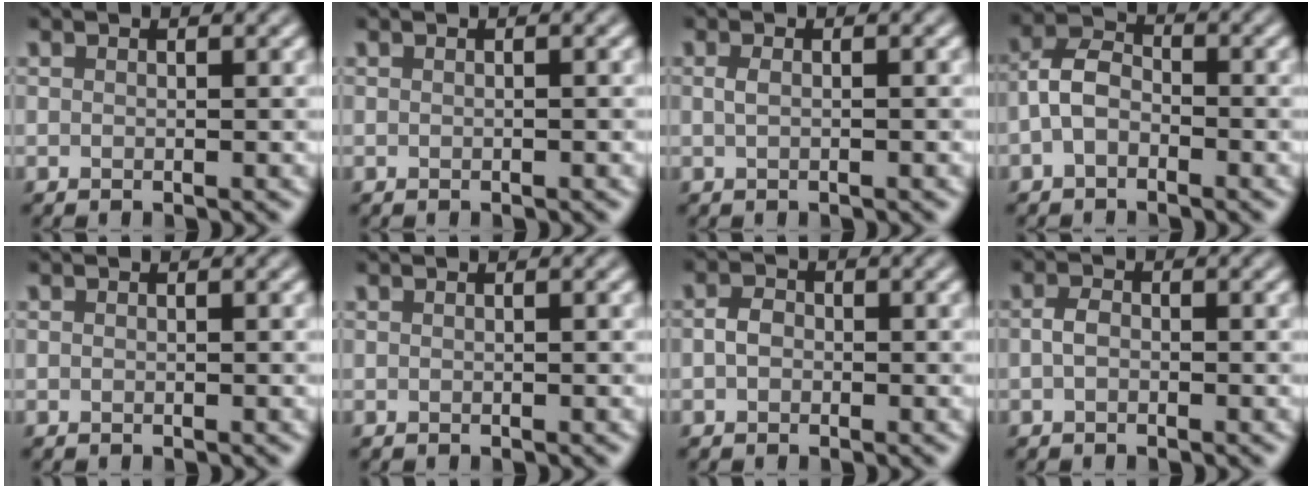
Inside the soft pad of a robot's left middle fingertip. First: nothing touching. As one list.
[{"total": 0.0}, {"total": 0.8, "force": [0.1, 0.3, 0.7], "torque": [-0.016, 0.001, 0.003]}, {"total": 3.1, "force": [-1.3, 2.0, 2.0], "torque": [-0.036, 0.012, -0.037]}, {"total": 0.0}, {"total": 0.0}, {"total": 1.7, "force": [-0.4, 1.3, 1.0], "torque": [-0.018, 0.002, -0.014]}, {"total": 1.4, "force": [-0.3, 0.9, 1.0], "torque": [-0.021, 0.003, -0.010]}]